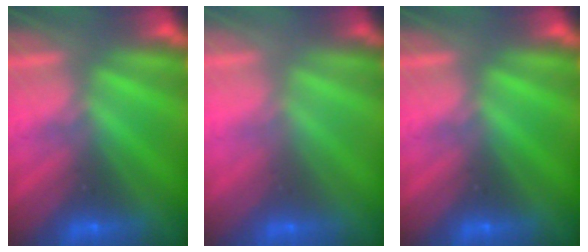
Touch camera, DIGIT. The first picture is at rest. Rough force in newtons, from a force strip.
{"total": 2.9}
{"total": 0.0}